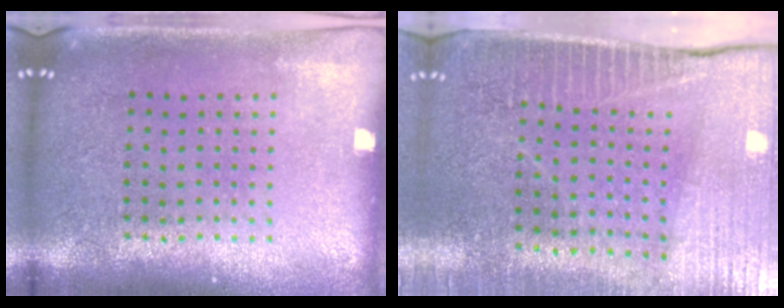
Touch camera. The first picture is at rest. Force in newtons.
{"total": 3.6, "press": 3.3, "slide": 1.5}